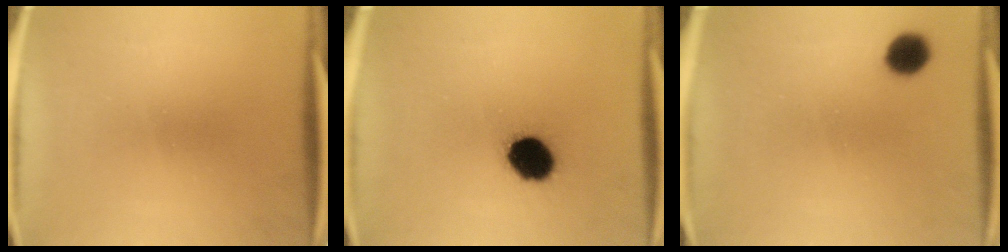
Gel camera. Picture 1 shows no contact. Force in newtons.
{"total": 10.8}
{"total": 4.9}